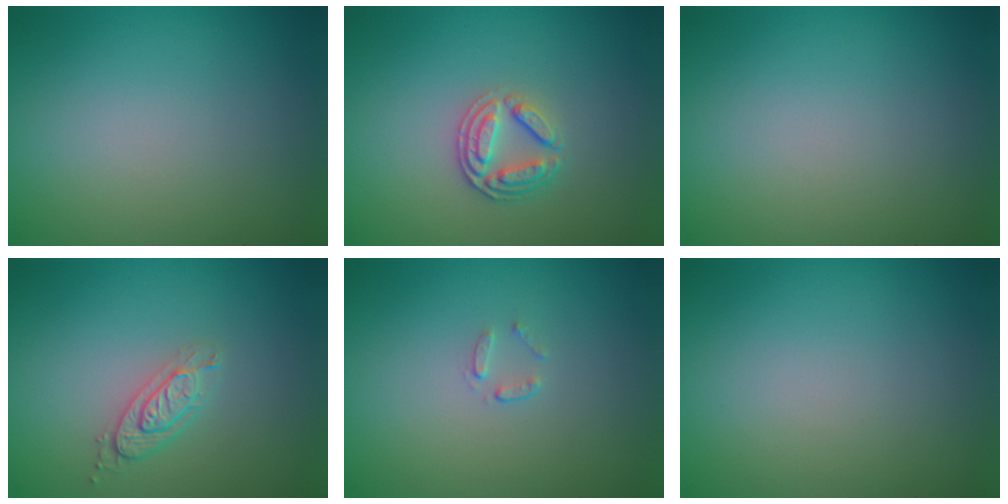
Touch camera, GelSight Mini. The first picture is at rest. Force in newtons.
{"total": 2.6, "press": 2.5, "slide": 0.7}
{"total": 0.0}
{"total": 2.1, "press": 1.9, "slide": 0.8}
{"total": 0.7, "press": 0.4, "slide": 0.6}
{"total": 0.0}